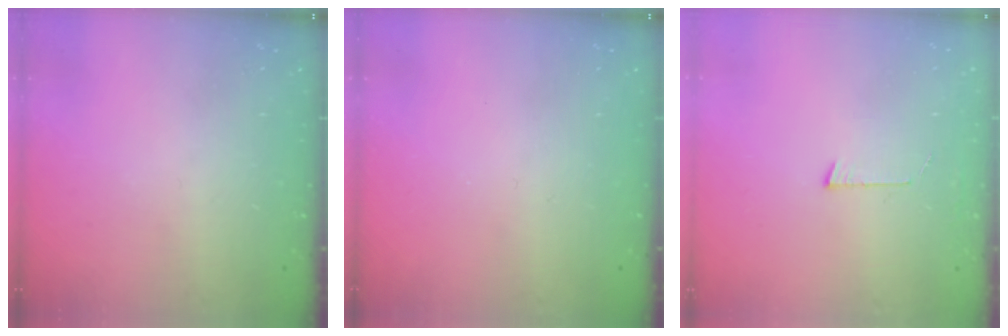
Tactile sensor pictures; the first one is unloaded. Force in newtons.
{"total": 0.0}
{"total": 4.2, "press": 4.2, "slide": 0.4}